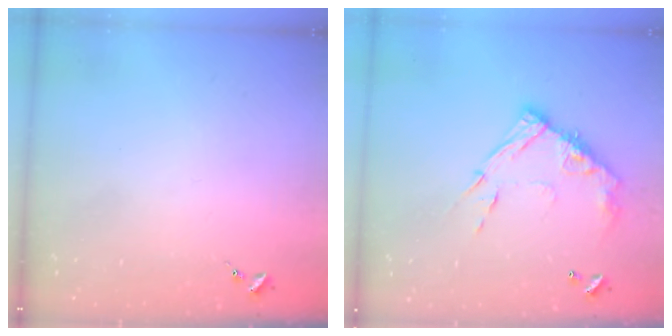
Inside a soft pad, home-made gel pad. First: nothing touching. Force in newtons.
{"total": 14.5, "press": 14.4, "slide": 1.3}